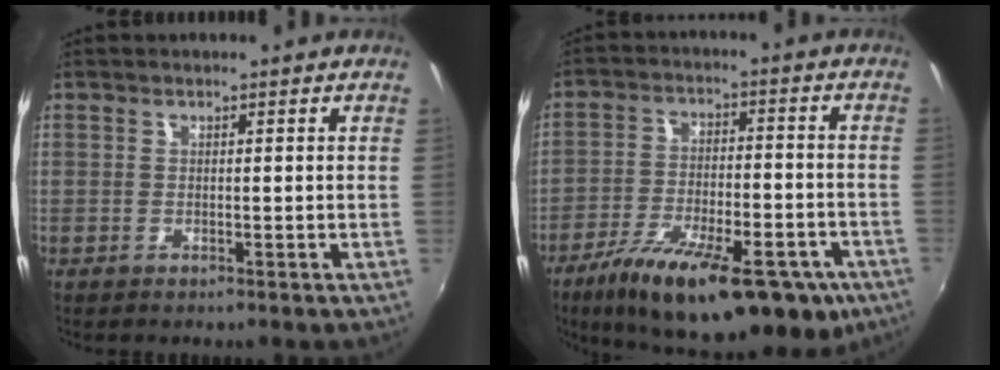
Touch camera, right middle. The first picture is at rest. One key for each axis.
{"total": 23.7, "fx": -14.9, "fy": 8.2, "fz": 16.5, "tx": -0.281, "ty": -0.049, "tz": -0.220}